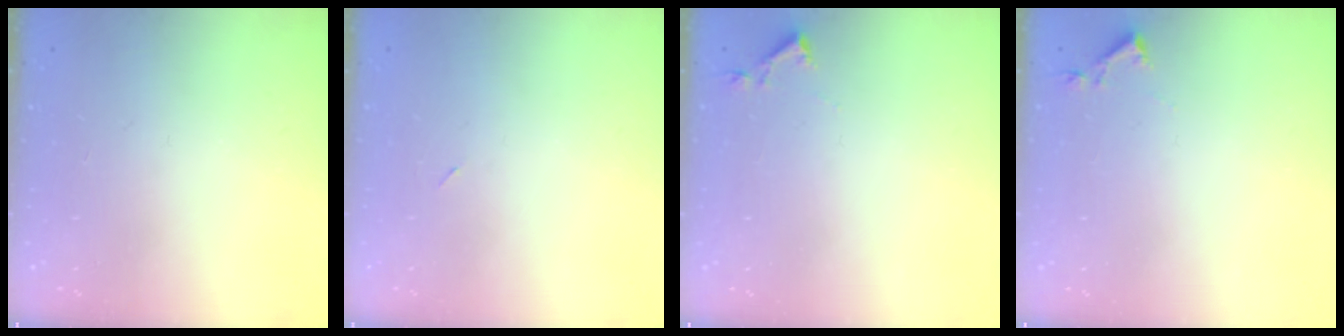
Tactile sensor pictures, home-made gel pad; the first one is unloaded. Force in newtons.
{"total": 2.3, "press": 1.9, "slide": 1.2}
{"total": 2.9, "press": 2.9, "slide": 0.5}
{"total": 2.9, "press": 2.9, "slide": 0.5}